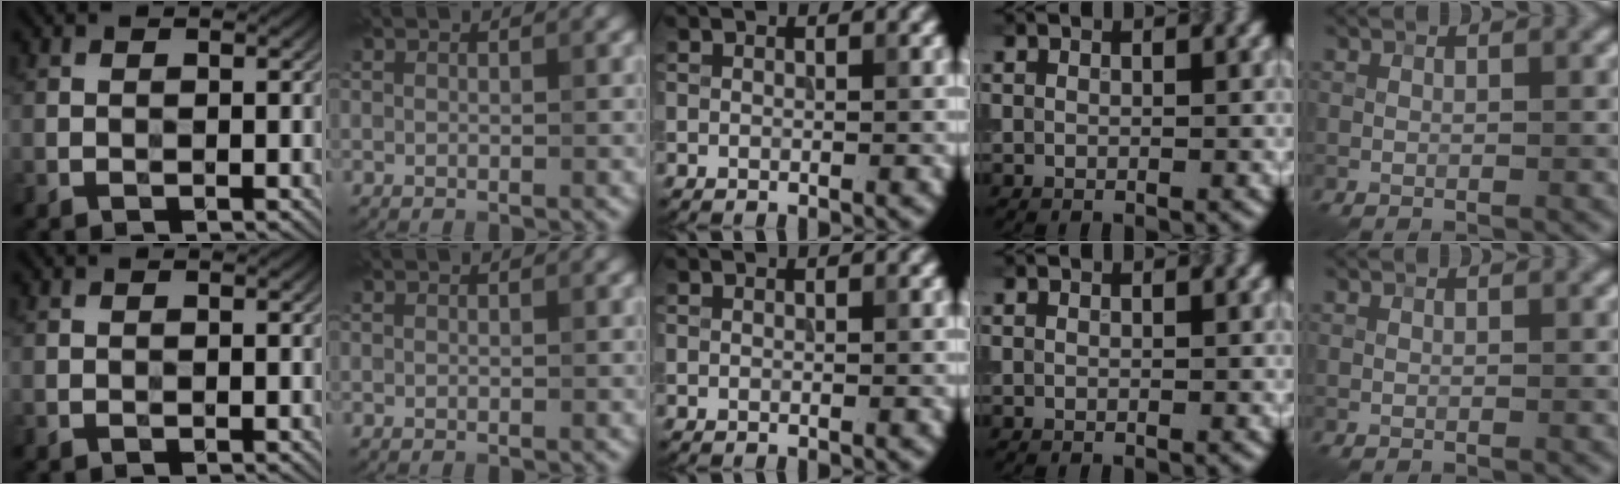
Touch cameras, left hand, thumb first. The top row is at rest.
{}